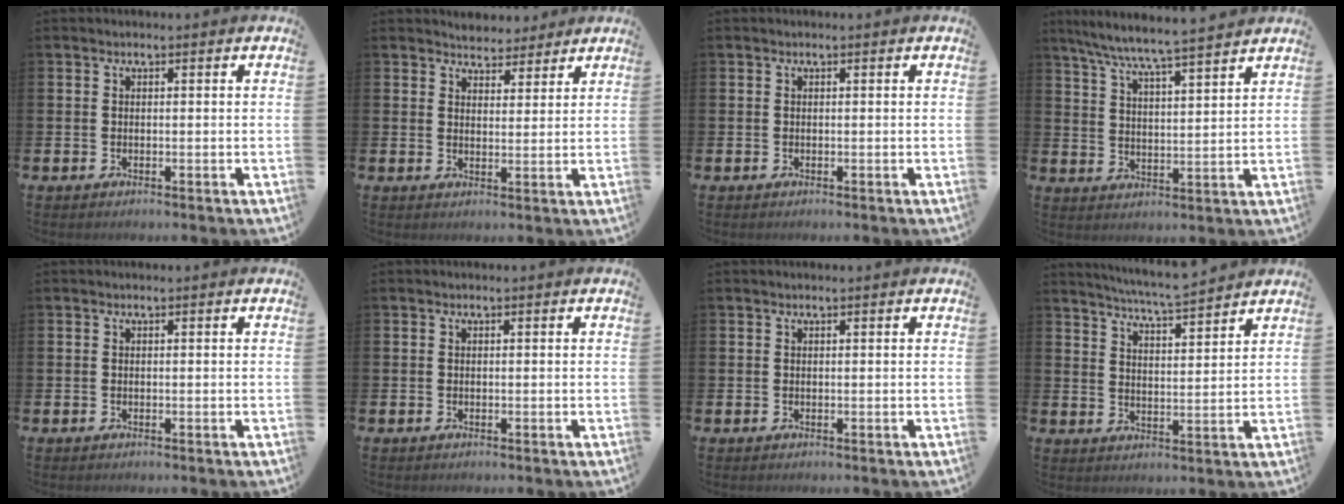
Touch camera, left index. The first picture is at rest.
{"total": 3.8, "force": [3.6, 1.1, -0.6], "torque": [0.009, -0.021, 0.065]}
{"total": 0.0}
{"total": 7.1, "force": [6.8, -0.3, 2.2], "torque": [-0.069, -0.043, 0.118]}
{"total": 0.0}
{"total": 0.0}
{"total": 0.0}
{"total": 6.2, "force": [6.0, -0.3, 1.2], "torque": [-0.037, -0.038, 0.106]}